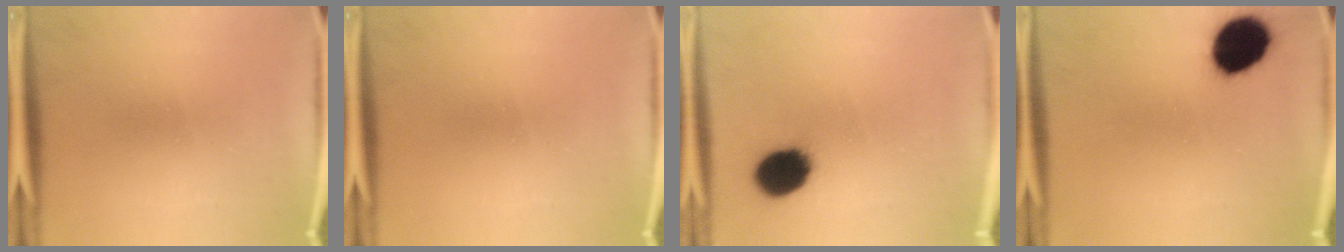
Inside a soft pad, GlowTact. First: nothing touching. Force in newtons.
{"total": 0.0}
{"total": 11.8}
{"total": 14.1}